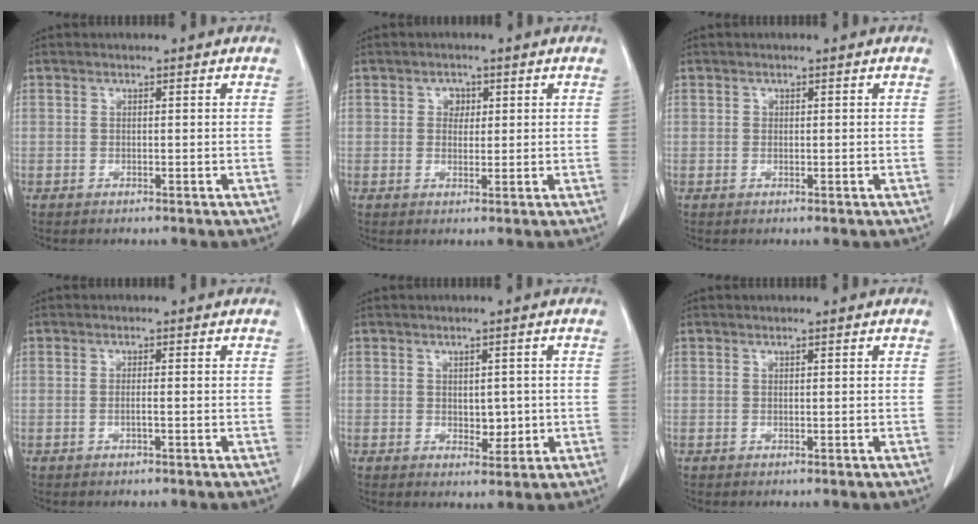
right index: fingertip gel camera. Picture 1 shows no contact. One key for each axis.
{"total": 2.7, "fx": 0.8, "fy": 2.1, "fz": 1.4, "tx": -0.024, "ty": 0.007, "tz": 0.015}
{"total": 0.6, "fx": 0.0, "fy": 0.5, "fz": 0.3, "tx": -0.009, "ty": 0.005, "tz": 0.002}
{"total": 1.4, "fx": -0.3, "fy": 0.3, "fz": 1.3, "tx": -0.029, "ty": 0.001, "tz": -0.004}
{"total": 4.0, "fx": -0.2, "fy": 2.5, "fz": 3.1, "tx": -0.042, "ty": 0.003, "tz": 0.010}
{"total": 0.0}